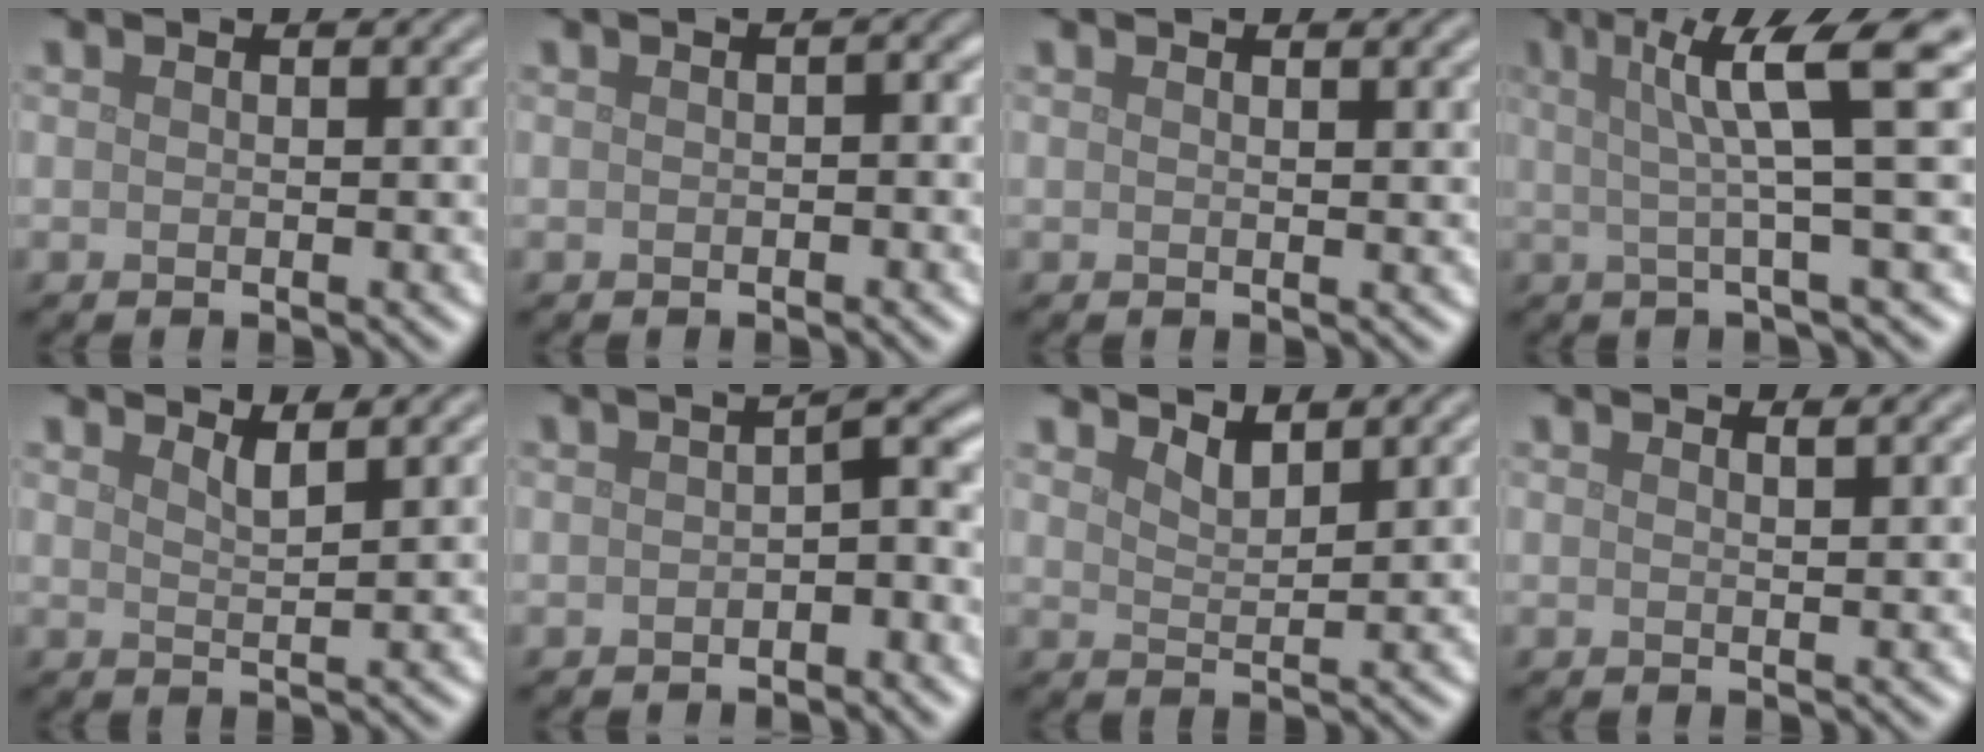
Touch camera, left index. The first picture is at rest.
{"total": 0.9, "force": [0.0, 0.4, 0.8], "torque": [-0.010, 0.002, 0.001]}
{"total": 1.5, "force": [1.0, 0.5, 1.0], "torque": [-0.006, 0.004, 0.013]}
{"total": 7.0, "force": [2.0, 0.8, 6.7], "torque": [-0.106, 0.016, 0.029]}
{"total": 1.9, "force": [1.5, 0.4, 1.0], "torque": [-0.012, 0.000, 0.024]}
{"total": 2.7, "force": [-0.7, 1.1, 2.4], "torque": [-0.031, 0.008, -0.014]}
{"total": 2.1, "force": [1.9, 0.4, 0.9], "torque": [-0.016, -0.005, 0.035]}
{"total": 1.2, "force": [0.9, 0.3, 0.7], "torque": [-0.002, 0.004, 0.012]}